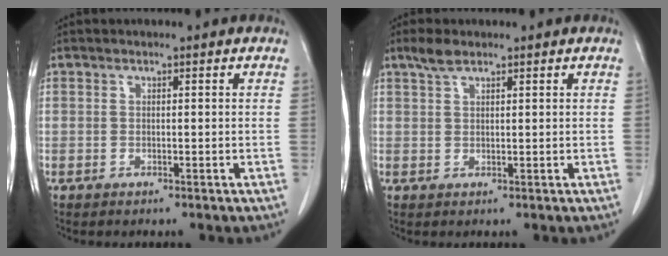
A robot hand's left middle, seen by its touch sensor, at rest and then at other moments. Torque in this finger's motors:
{"motor_torque": [0.31, -0.21, -0.10, 0.00]}